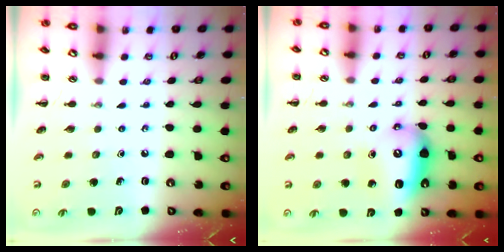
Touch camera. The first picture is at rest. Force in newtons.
{"total": 9.5, "press": 9.5, "slide": 1.1}